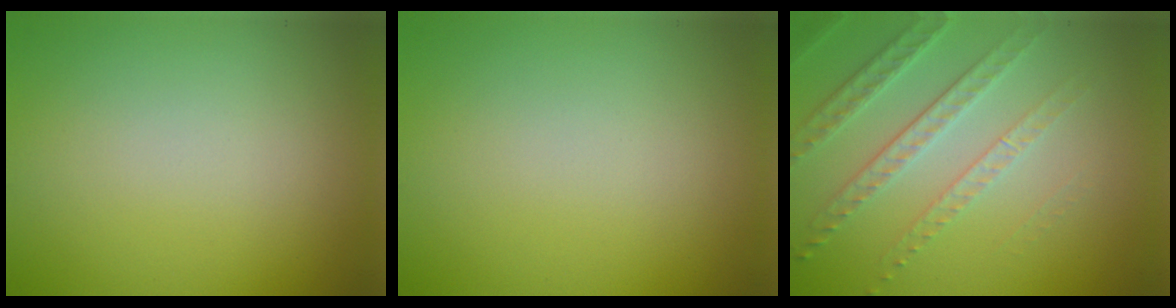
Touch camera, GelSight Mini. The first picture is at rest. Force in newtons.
{"total": 0.0}
{"total": 3.6, "press": 3.4, "slide": 1.3}